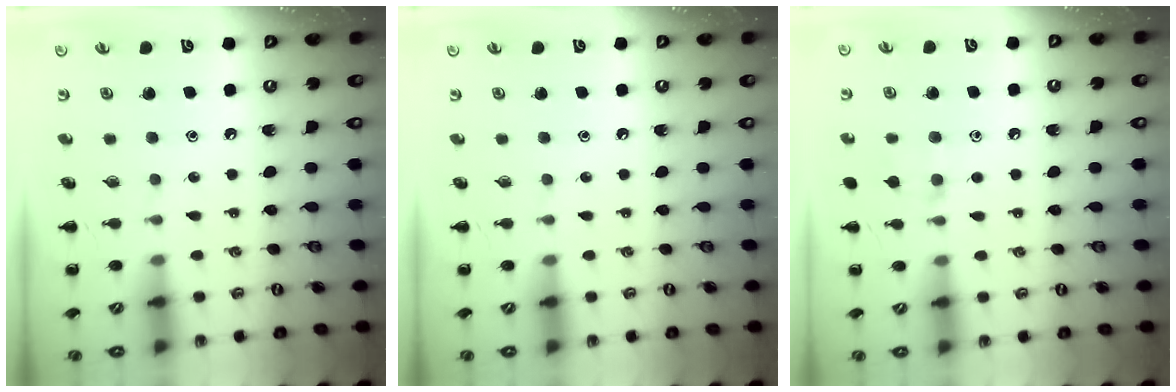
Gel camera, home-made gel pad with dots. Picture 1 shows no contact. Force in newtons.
{"total": 0.0}
{"total": 7.4, "press": 7.0, "slide": 2.3}